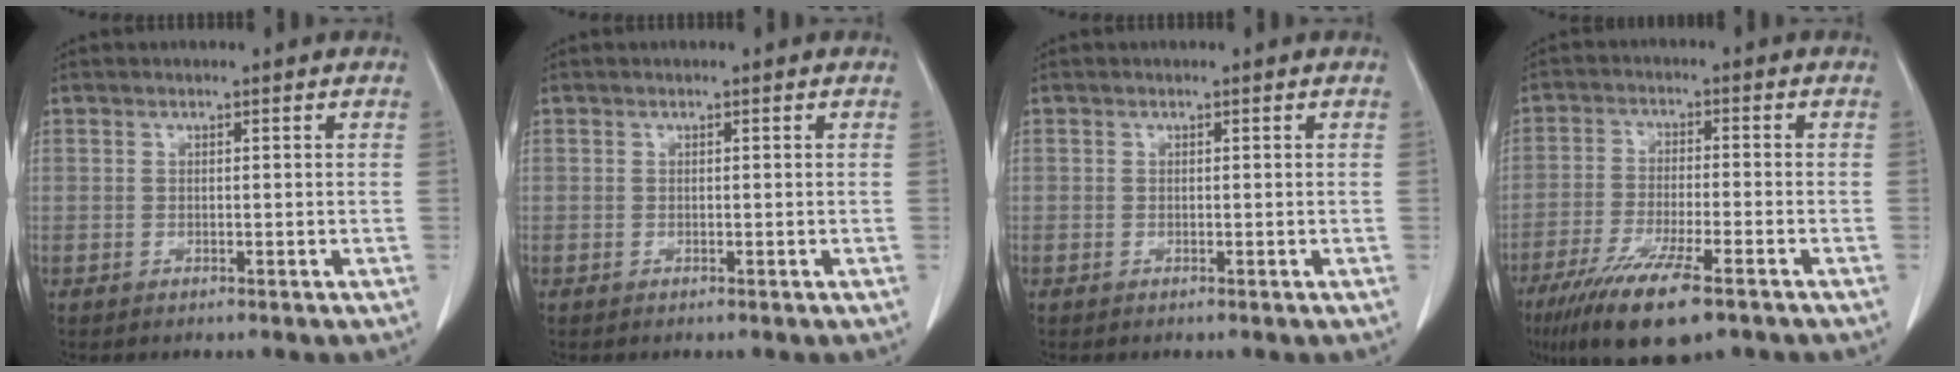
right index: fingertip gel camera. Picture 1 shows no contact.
{"total": 0.0}
{"total": 0.0}
{"total": 12.0, "force": [-7.7, 2.2, 9.0], "torque": [-0.161, -0.028, -0.125]}